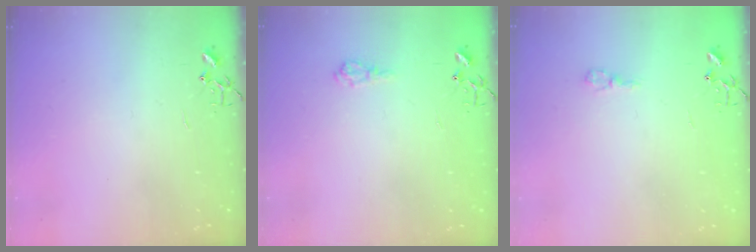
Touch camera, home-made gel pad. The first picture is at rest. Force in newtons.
{"total": 6.7, "press": 6.7, "slide": 0.9}
{"total": 4.4, "press": 4.4, "slide": 0.7}